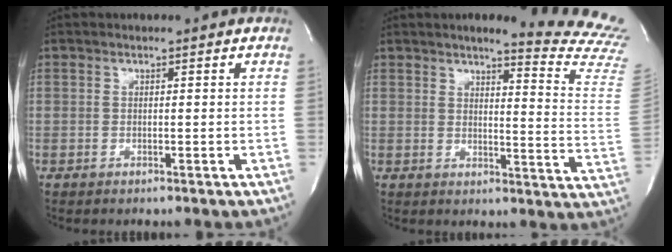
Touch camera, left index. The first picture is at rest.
{"total": 17.0, "force": [16.1, -0.4, 5.4], "torque": [-0.060, -0.137, 0.162]}